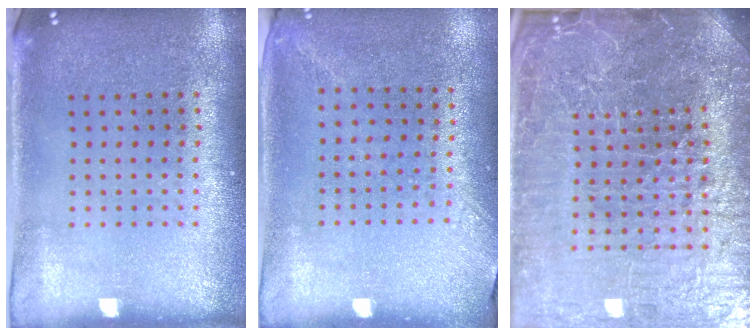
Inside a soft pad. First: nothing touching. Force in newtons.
{"total": 1.3, "press": 1.0, "slide": 0.9}
{"total": 6.2, "press": 5.6, "slide": 2.7}